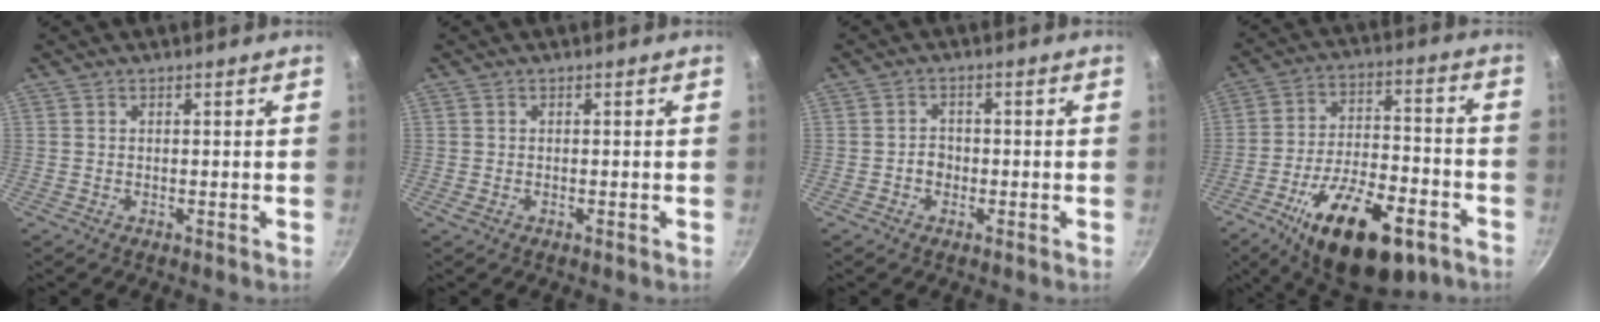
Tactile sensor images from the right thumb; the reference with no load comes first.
{"total": 0.6, "force": [-0.2, 0.4, 0.4], "torque": [-0.006, 0.001, -0.005]}
{"total": 2.5, "force": [-0.8, 2.0, 1.2], "torque": [-0.003, 0.012, -0.016]}
{"total": 22.5, "force": [-11.9, 10.1, 16.3], "torque": [-0.241, 0.049, -0.179]}